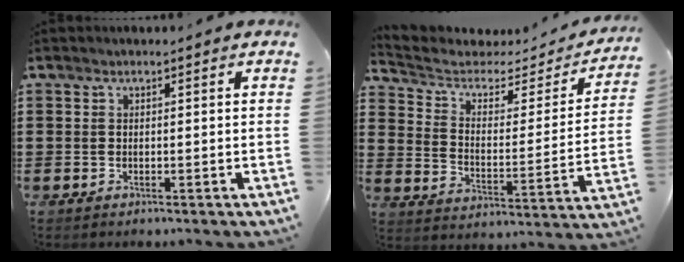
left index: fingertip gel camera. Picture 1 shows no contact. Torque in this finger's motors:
{"motor_torque": [1.36, -0.79, -0.04, -0.03]}